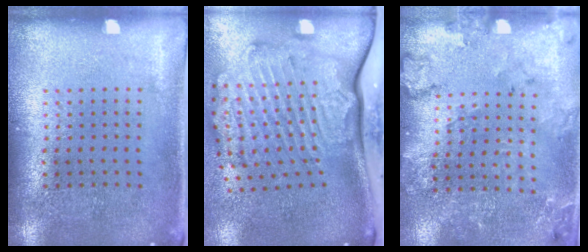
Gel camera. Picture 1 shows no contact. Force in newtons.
{"total": 3.6, "press": 2.5, "slide": 2.7}
{"total": 1.7, "press": 1.7, "slide": 0.2}